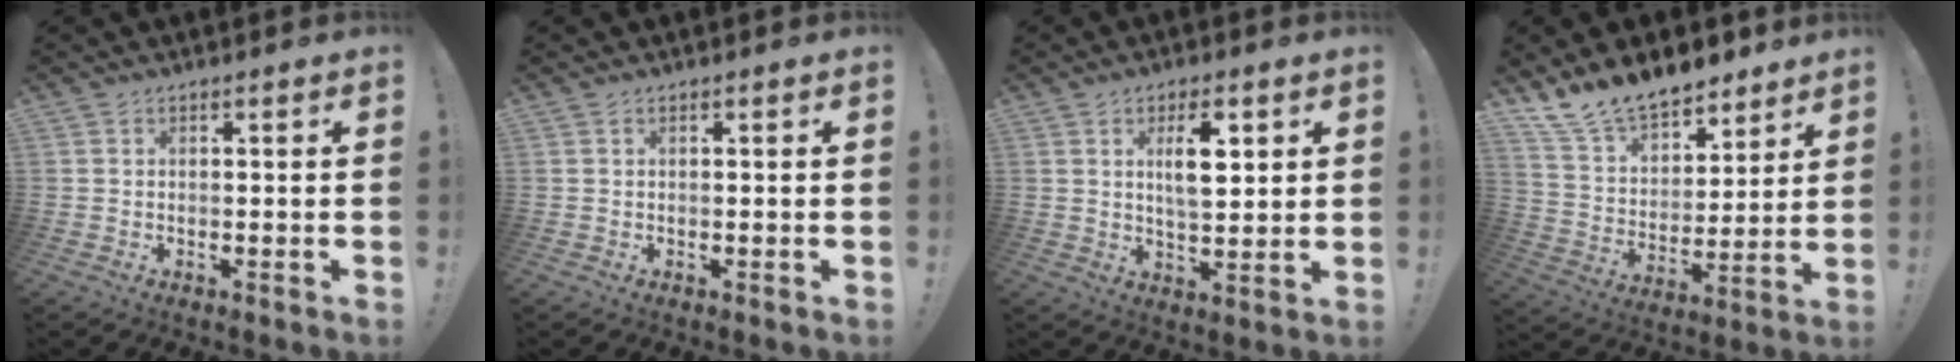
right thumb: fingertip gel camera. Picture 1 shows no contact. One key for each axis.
{"total": 0.0}
{"total": 9.1, "fx": 3.2, "fy": 3.7, "fz": 7.7, "tx": -0.123, "ty": -0.008, "tz": 0.049}
{"total": 14.1, "fx": 12.2, "fy": 6.0, "fz": 3.5, "tx": -0.077, "ty": -0.095, "tz": 0.229}